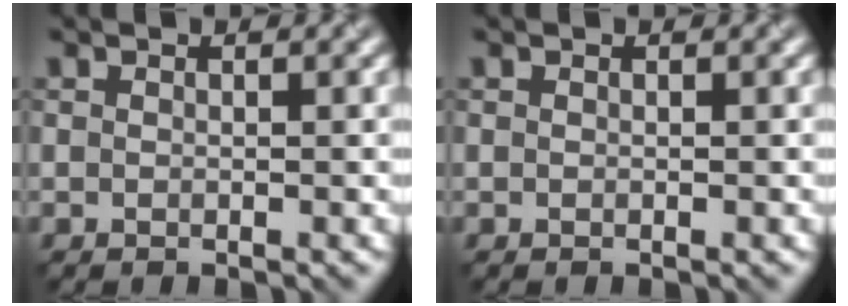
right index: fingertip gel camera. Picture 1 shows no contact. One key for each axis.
{"total": 0.0}